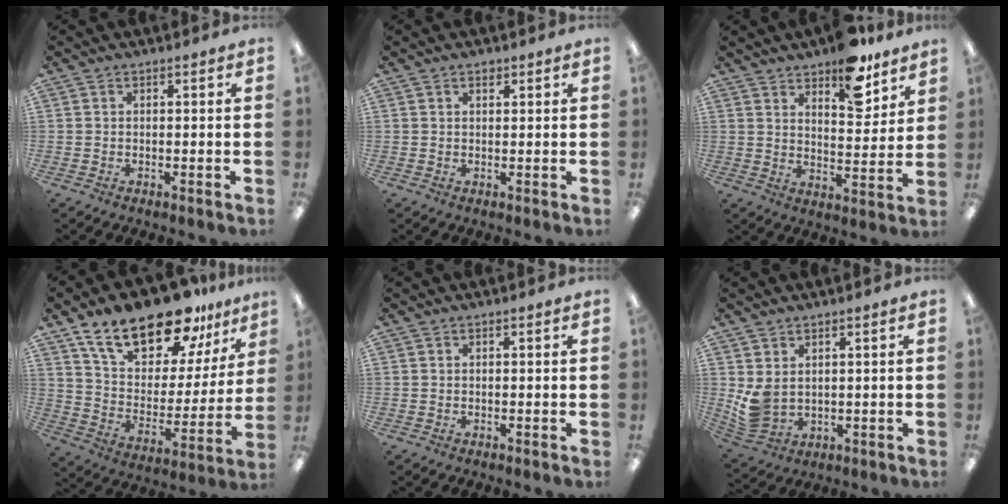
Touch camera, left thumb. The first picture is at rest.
{"total": 1.2, "force": [0.9, 0.5, 0.6], "torque": [-0.012, 0.000, 0.016]}
{"total": 12.9, "force": [9.4, 5.6, 6.8], "torque": [-0.072, -0.061, 0.161]}
{"total": 22.1, "force": [16.3, 9.5, 11.6], "torque": [-0.200, -0.099, 0.286]}
{"total": 0.0}
{"total": 5.5, "force": [2.3, 3.8, 3.3], "torque": [-0.077, -0.017, 0.044]}